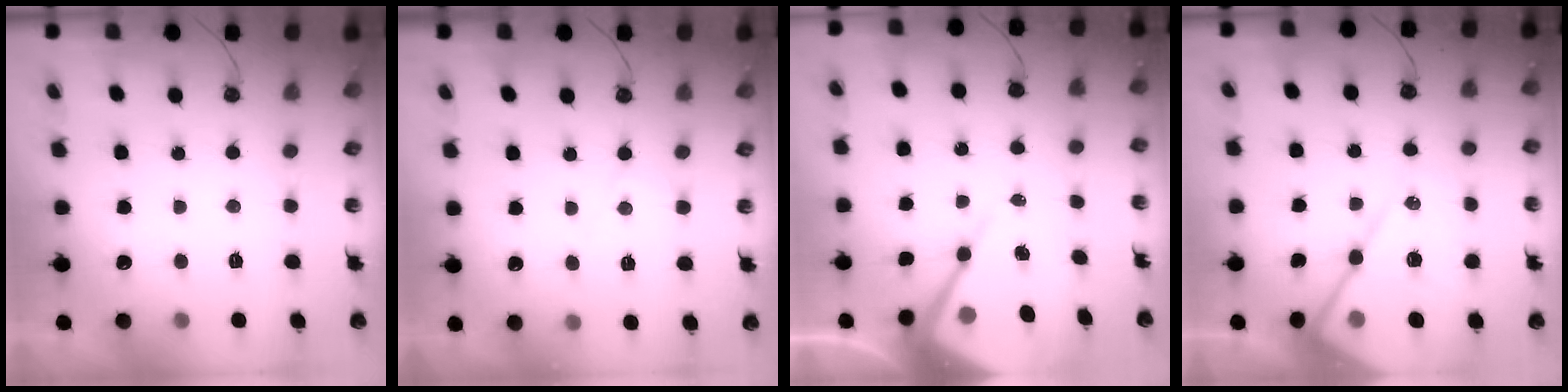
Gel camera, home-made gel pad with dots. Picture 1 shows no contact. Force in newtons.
{"total": 4.7, "press": 4.6, "slide": 0.6}
{"total": 12.4, "press": 12.3, "slide": 1.2}
{"total": 16.2, "press": 16.2, "slide": 1.8}